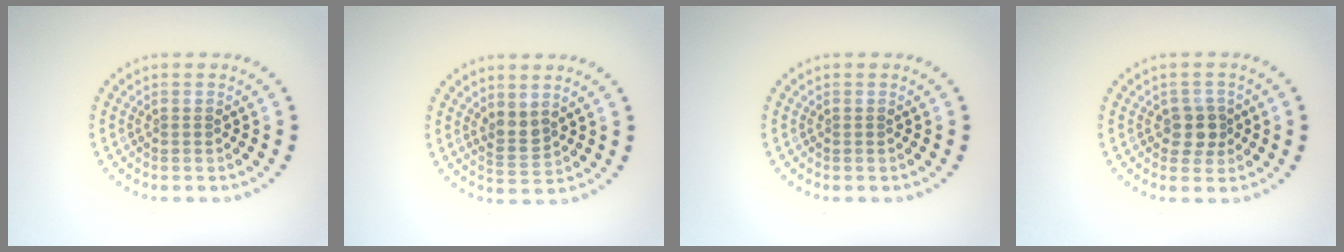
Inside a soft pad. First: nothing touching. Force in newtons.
{"total": 1.8, "press": 1.6, "slide": 1.0}
{"total": 0.0}
{"total": 2.2, "press": 2.0, "slide": 1.0}